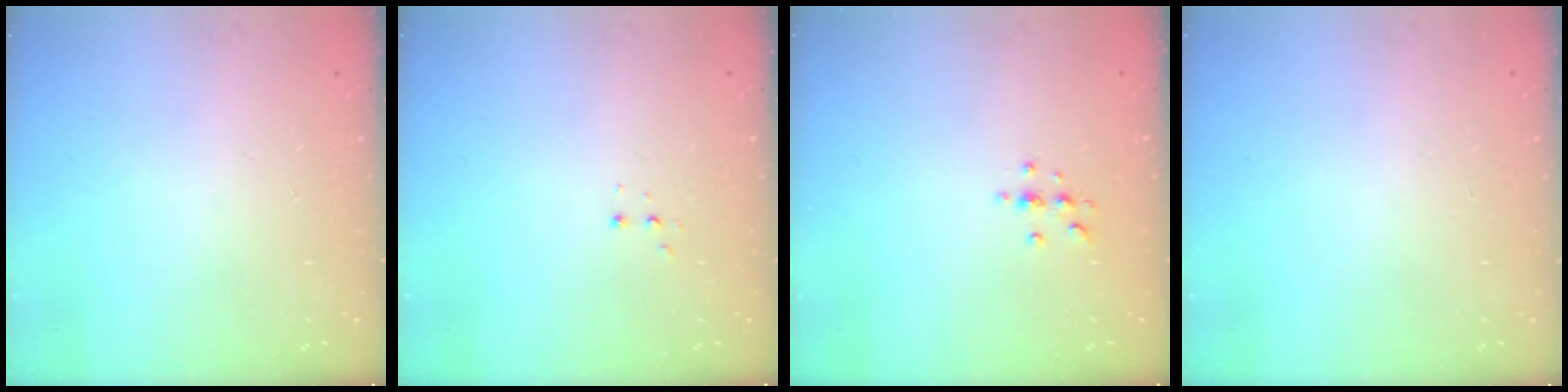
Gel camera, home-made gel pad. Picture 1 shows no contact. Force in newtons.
{"total": 2.8, "press": 2.7, "slide": 0.5}
{"total": 3.8, "press": 3.8, "slide": 0.4}
{"total": 0.0}